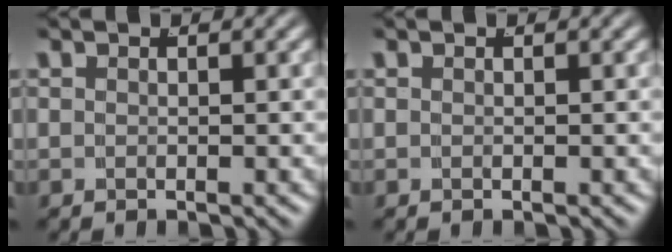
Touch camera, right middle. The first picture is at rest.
{"total": 0.0}